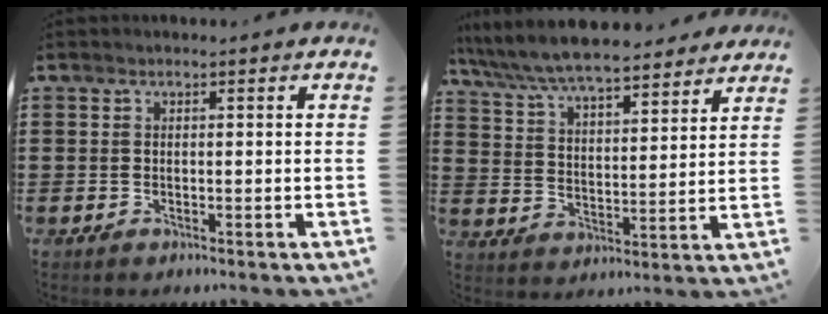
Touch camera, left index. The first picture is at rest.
{"total": 7.7, "force": [7.2, 0.7, 2.6], "torque": [-0.081, -0.040, 0.126]}